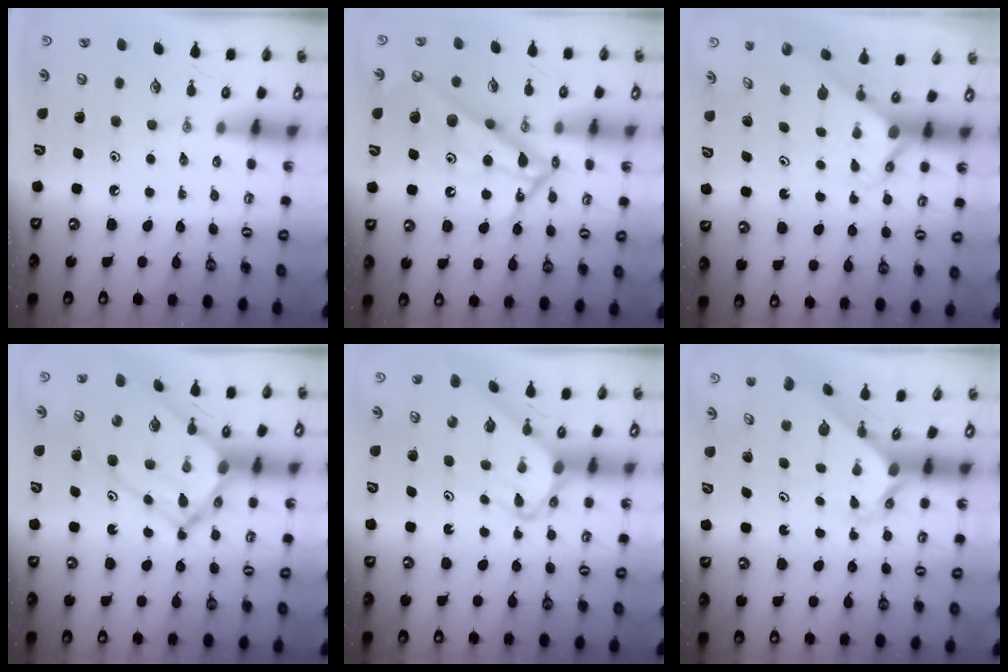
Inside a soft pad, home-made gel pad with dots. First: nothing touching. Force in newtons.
{"total": 10.7, "press": 10.7, "slide": 0.5}
{"total": 2.2, "press": 2.2, "slide": 0.2}
{"total": 16.3, "press": 16.3, "slide": 1.6}
{"total": 5.3, "press": 5.3, "slide": 0.4}
{"total": 2.6, "press": 2.6, "slide": 0.2}